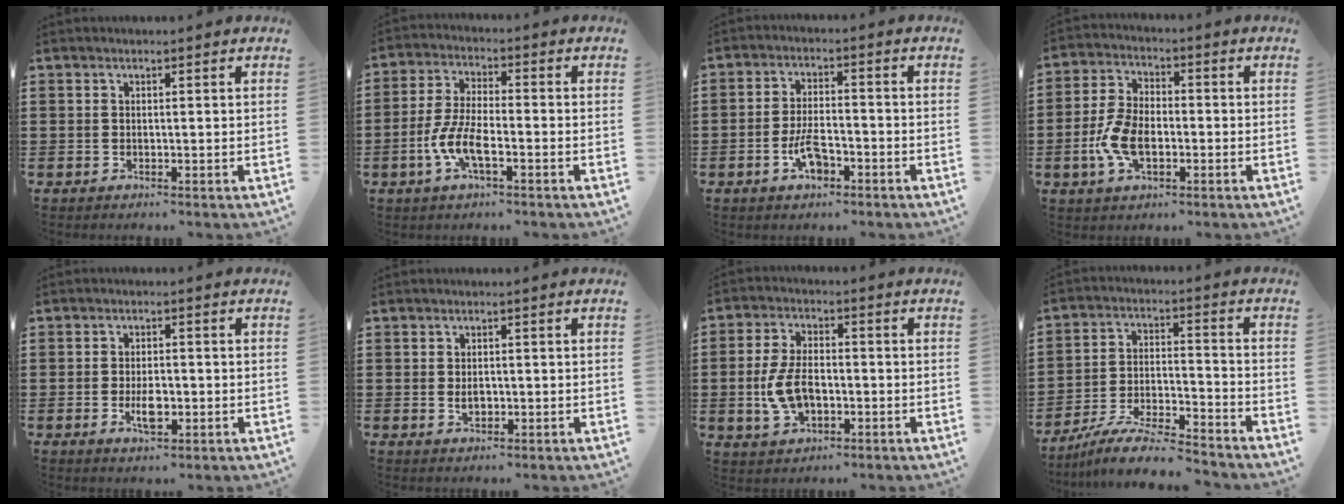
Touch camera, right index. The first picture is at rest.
{"total": 7.0, "force": [-2.9, 2.0, 6.0], "torque": [-0.146, -0.016, -0.060]}
{"total": 5.8, "force": [-2.5, 2.6, 4.5], "torque": [-0.094, 0.005, -0.049]}
{"total": 7.3, "force": [-2.1, 3.9, 5.7], "torque": [-0.138, -0.001, -0.045]}
{"total": 4.1, "force": [-1.1, 1.8, 3.6], "torque": [-0.069, 0.002, -0.019]}
{"total": 1.9, "force": [-0.2, 1.2, 1.5], "torque": [-0.030, 0.004, -0.004]}
{"total": 7.4, "force": [-1.5, 4.3, 5.8], "torque": [-0.129, 0.002, -0.030]}
{"total": 8.8, "force": [-8.1, 0.7, 3.3], "torque": [-0.066, 0.012, -0.160]}